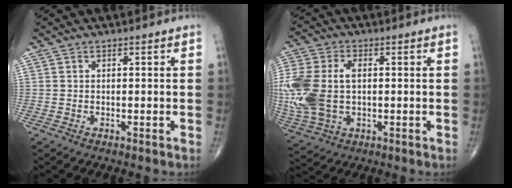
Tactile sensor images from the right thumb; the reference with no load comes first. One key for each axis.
{"total": 17.2, "fx": 0.0, "fy": 11.0, "fz": 13.2, "tx": -0.341, "ty": 0.002, "tz": 0.010}